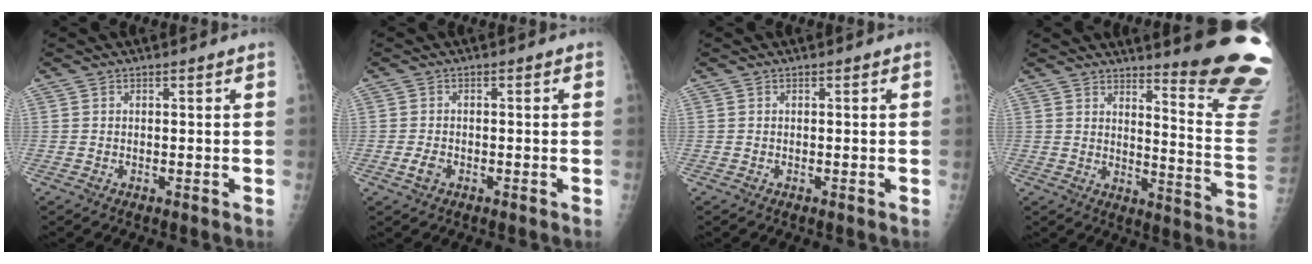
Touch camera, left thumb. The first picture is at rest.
{"total": 2.1, "force": [-1.0, 1.4, 1.3], "torque": [-0.023, 0.002, -0.018]}
{"total": 0.0}
{"total": 18.5, "force": [15.7, 0.7, 9.7], "torque": [-0.105, -0.184, 0.188]}